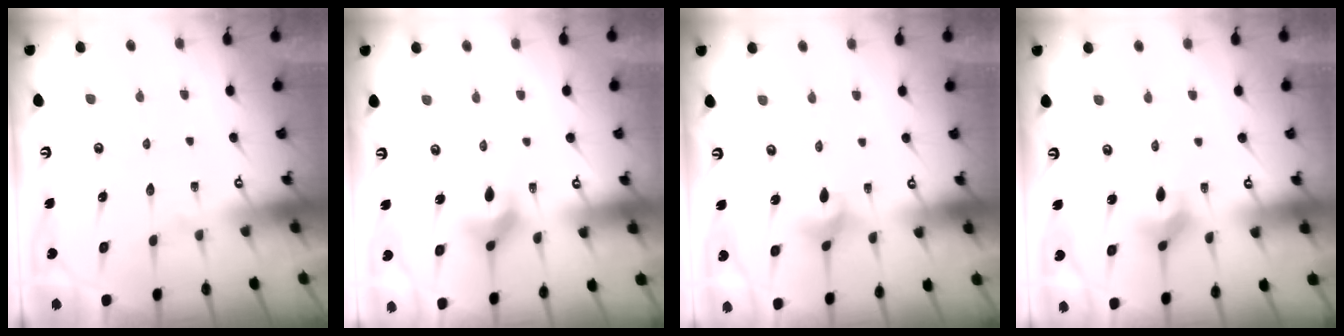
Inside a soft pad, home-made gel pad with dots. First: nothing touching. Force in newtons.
{"total": 7.1, "press": 6.9, "slide": 1.7}
{"total": 2.9, "press": 2.9, "slide": 0.5}
{"total": 3.2, "press": 3.2, "slide": 0.5}